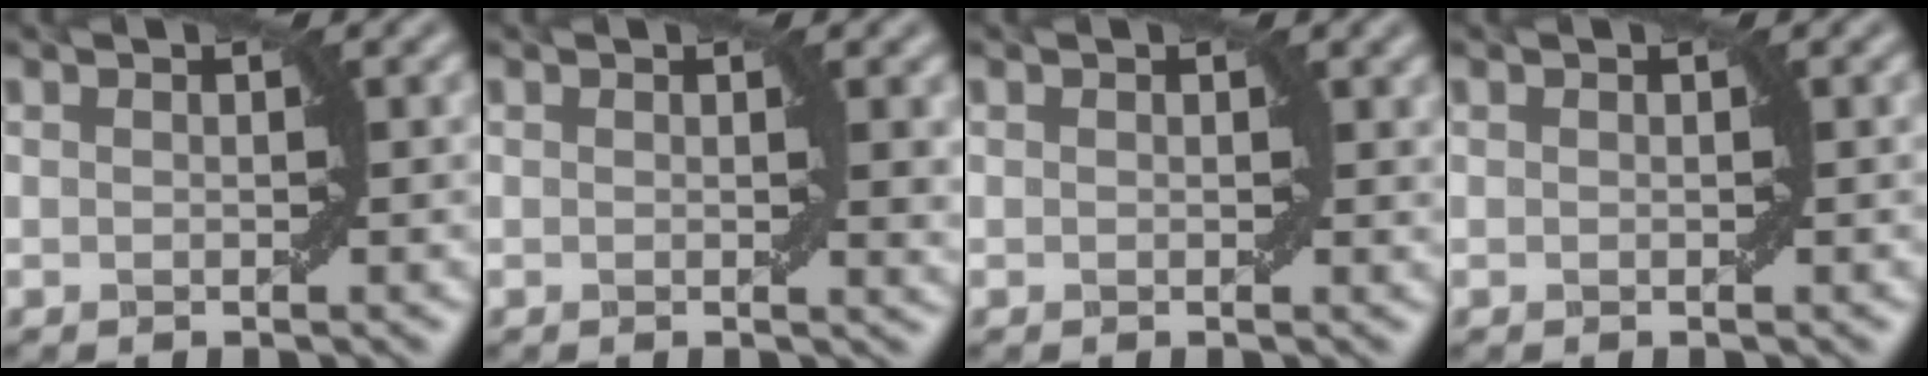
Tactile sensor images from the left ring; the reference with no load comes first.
{"total": 1.5, "force": [0.5, 0.3, 1.4], "torque": [-0.014, -0.004, 0.007]}
{"total": 0.7, "force": [0.3, 0.5, 0.4], "torque": [0.000, -0.004, 0.005]}
{"total": 0.0}